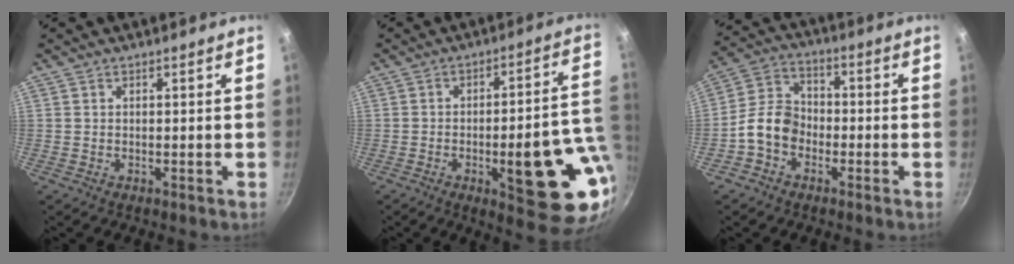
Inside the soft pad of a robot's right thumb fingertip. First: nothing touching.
{"total": 19.8, "force": [-4.5, 6.2, 18.3], "torque": [-0.198, 0.017, -0.054]}
{"total": 8.3, "force": [-2.9, 6.3, 4.6], "torque": [-0.065, 0.033, -0.073]}